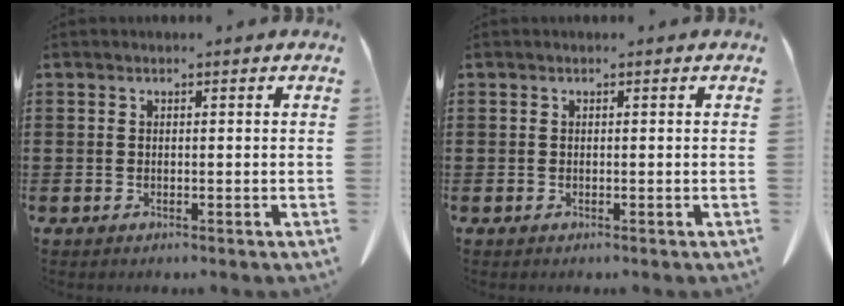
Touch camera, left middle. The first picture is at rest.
{"total": 0.0}